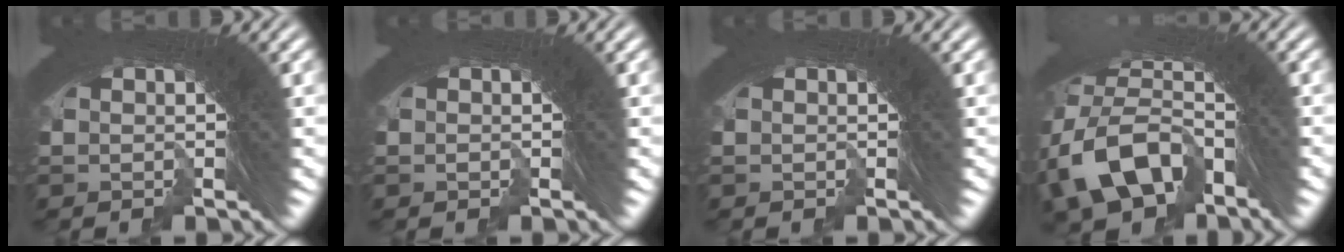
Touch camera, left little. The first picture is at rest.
{"total": 0.6, "force": [-0.3, -0.1, -0.5], "torque": [0.008, -0.002, -0.004]}
{"total": 0.0}
{"total": 8.2, "force": [-4.8, 6.3, 2.3], "torque": [-0.090, -0.042, -0.076]}